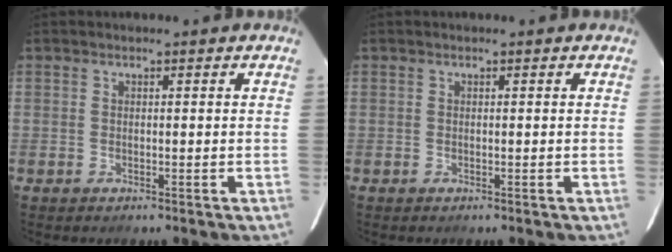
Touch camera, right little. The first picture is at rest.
{"total": 0.0}